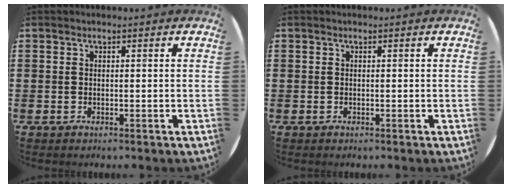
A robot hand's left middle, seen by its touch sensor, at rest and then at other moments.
{"total": 0.0}